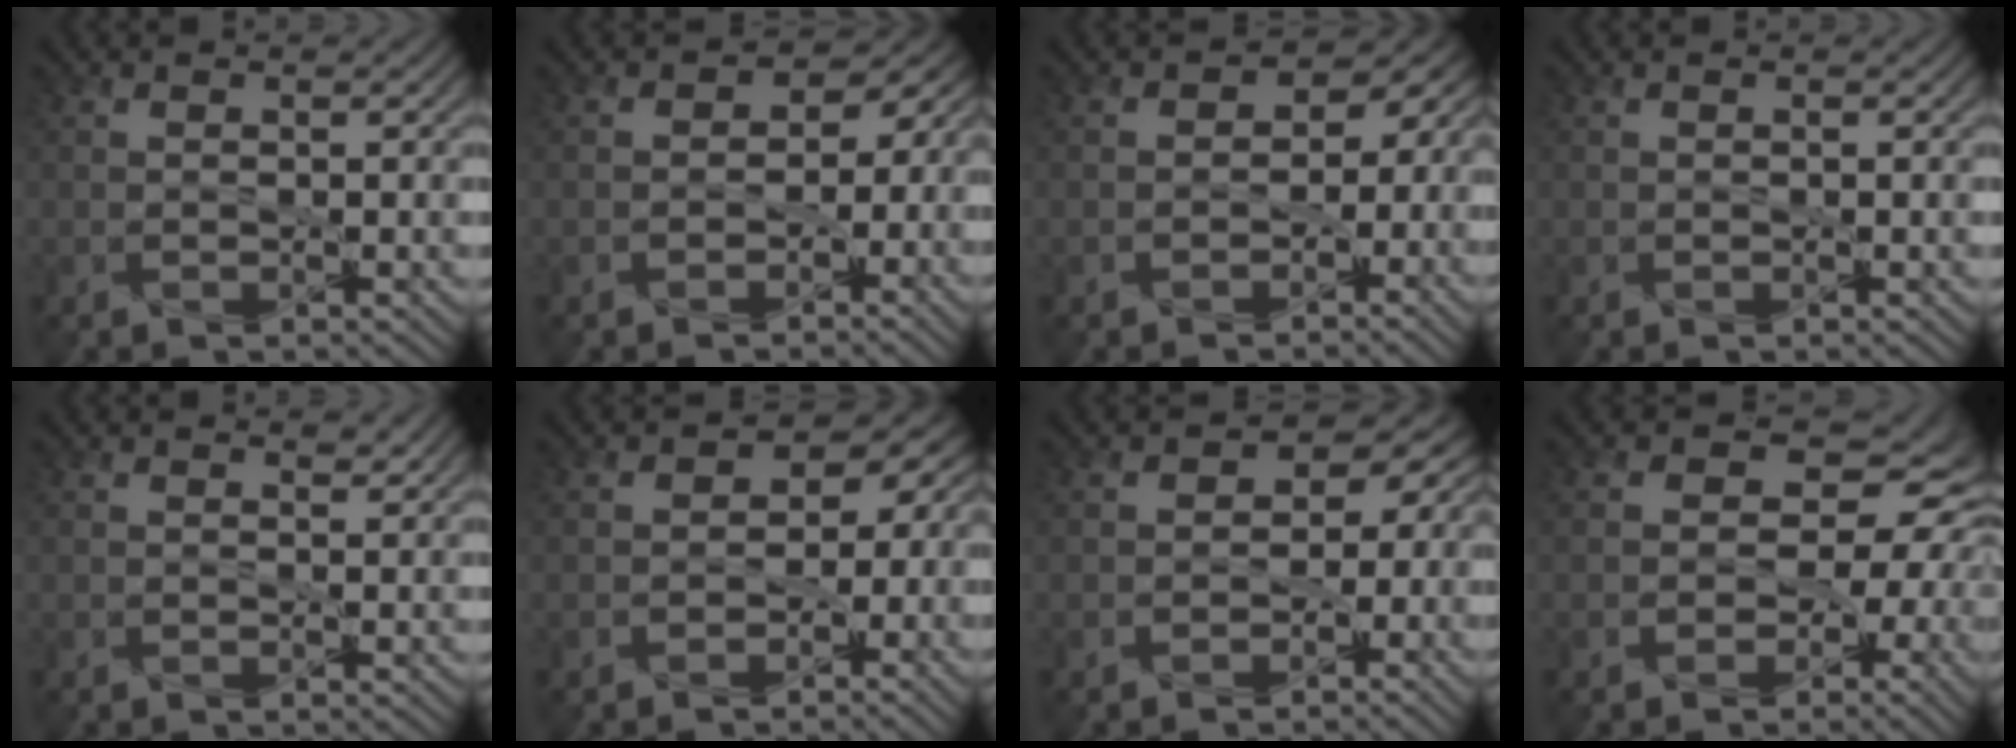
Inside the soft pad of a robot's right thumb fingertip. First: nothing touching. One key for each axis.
{"total": 3.8, "fx": -1.2, "fy": 3.2, "fz": 1.6, "tx": 0.003, "ty": 0.001, "tz": -0.026}
{"total": 4.2, "fx": -1.5, "fy": 3.5, "fz": 1.9, "tx": 0.003, "ty": 0.003, "tz": -0.028}
{"total": 0.0}
{"total": 0.9, "fx": 0.8, "fy": 0.2, "fz": 0.4, "tx": -0.011, "ty": -0.003, "tz": 0.017}
{"total": 4.7, "fx": -1.4, "fy": 3.9, "fz": 2.2, "tx": 0.001, "ty": 0.005, "tz": -0.031}
{"total": 4.7, "fx": -0.9, "fy": 4.1, "fz": 2.1, "tx": -0.008, "ty": 0.002, "tz": -0.026}
{"total": 12.4, "fx": -0.9, "fy": 10.0, "fz": 7.3, "tx": -0.090, "ty": 0.022, "tz": -0.047}